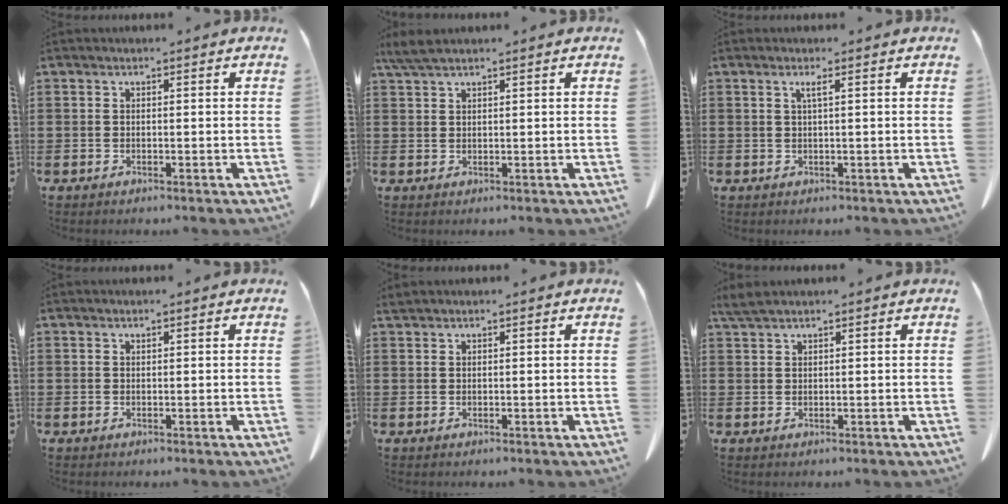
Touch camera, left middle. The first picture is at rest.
{"total": 2.7, "force": [1.9, 0.4, 1.8], "torque": [-0.039, -0.001, 0.037]}
{"total": 1.3, "force": [0.4, -0.1, 1.3], "torque": [-0.024, -0.001, 0.007]}
{"total": 0.0}
{"total": 0.6, "force": [0.6, 0.0, 0.1], "torque": [-0.005, -0.002, 0.013]}
{"total": 2.0, "force": [1.7, 0.2, 1.1], "torque": [-0.027, 0.000, 0.031]}